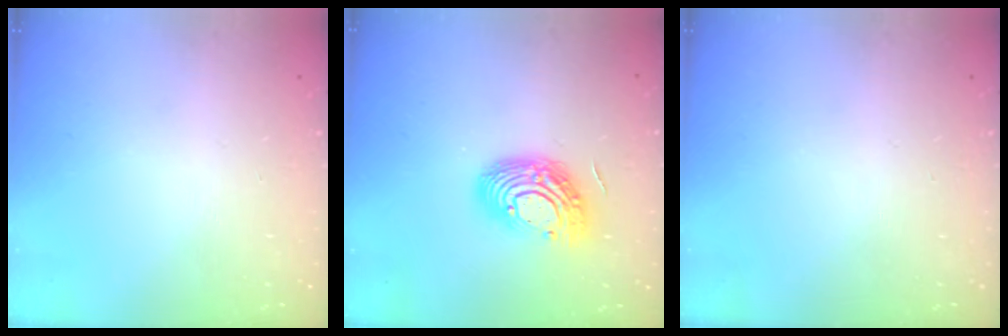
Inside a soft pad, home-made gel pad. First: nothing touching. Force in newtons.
{"total": 13.3, "press": 13.3, "slide": 1.0}
{"total": 0.0}